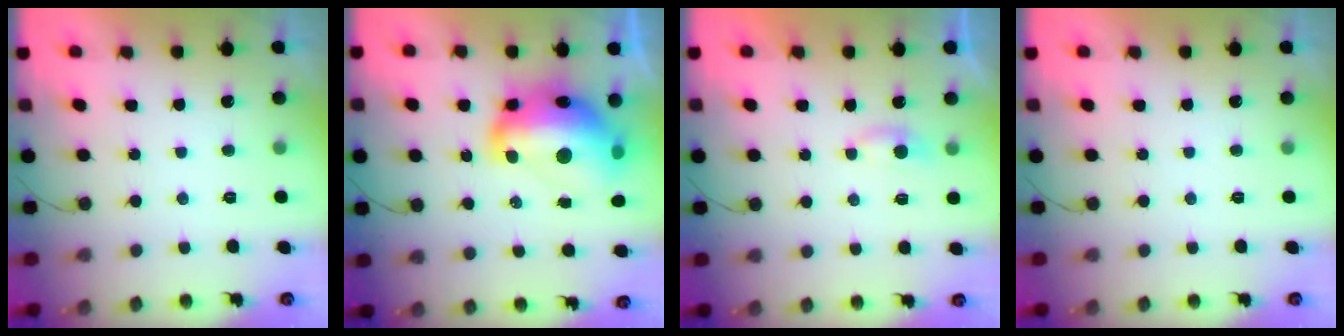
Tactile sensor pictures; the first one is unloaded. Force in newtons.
{"total": 21.7, "press": 21.7, "slide": 1.5}
{"total": 2.7, "press": 2.6, "slide": 0.5}
{"total": 0.0}